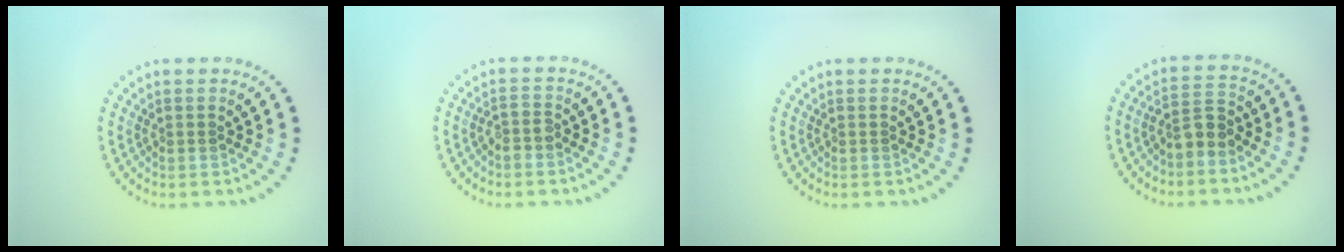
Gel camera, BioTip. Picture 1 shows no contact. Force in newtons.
{"total": 1.3, "press": 1.1, "slide": 0.7}
{"total": 0.0}
{"total": 2.6, "press": 2.4, "slide": 1.1}